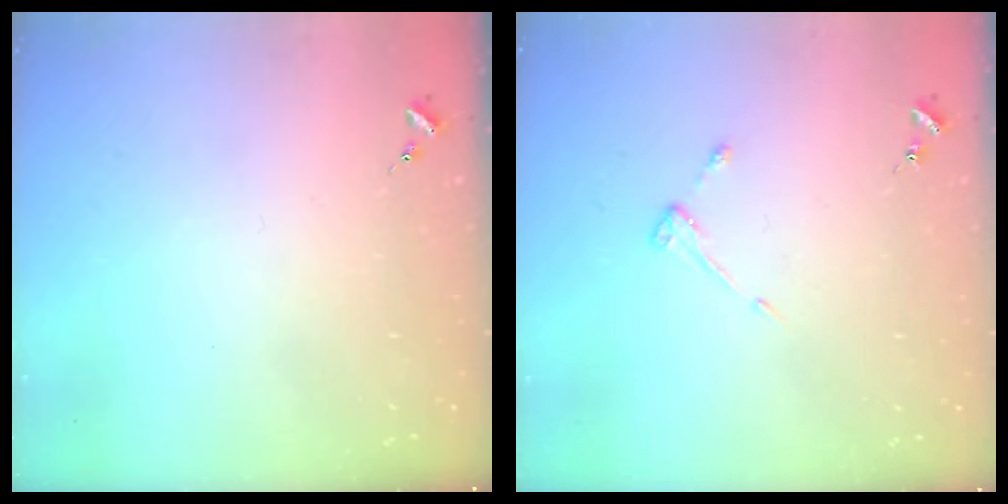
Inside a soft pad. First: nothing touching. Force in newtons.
{"total": 2.8, "press": 2.8, "slide": 0.3}